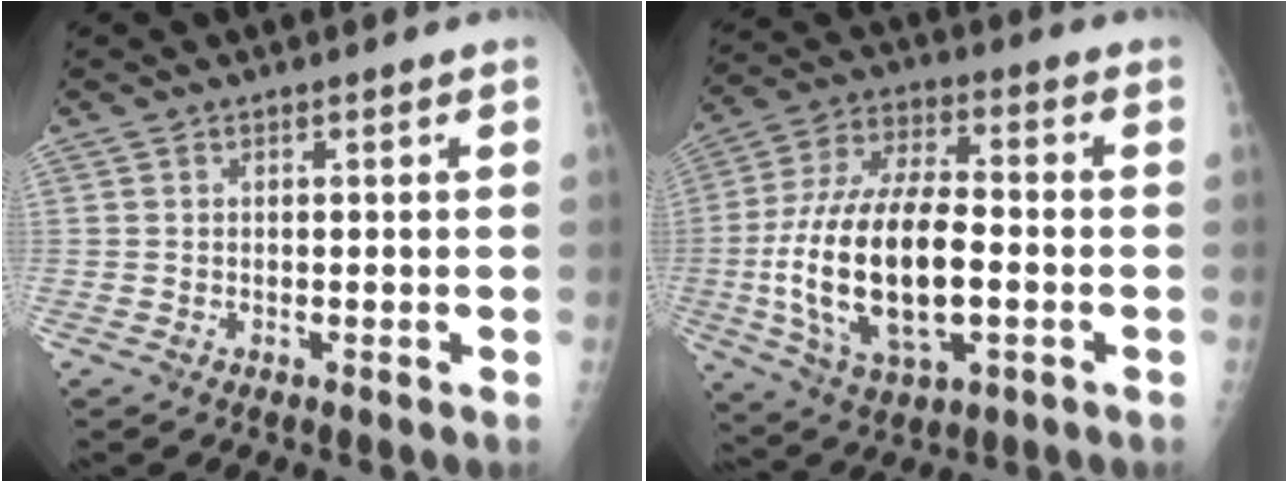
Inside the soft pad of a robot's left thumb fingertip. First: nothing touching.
{"total": 21.0, "force": [-3.3, 9.7, 18.3], "torque": [-0.359, 0.016, -0.051]}